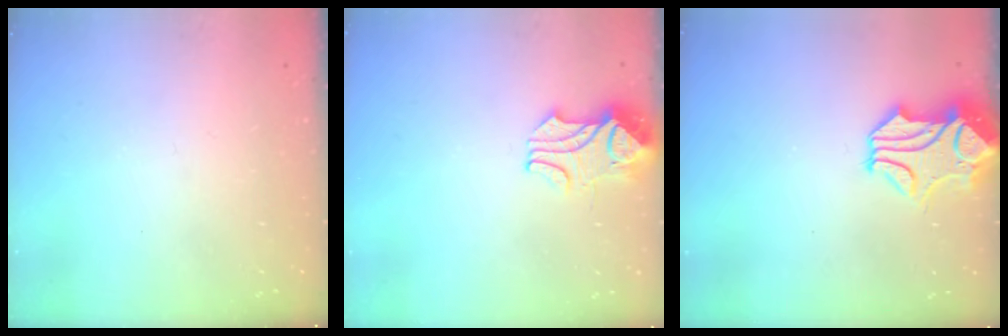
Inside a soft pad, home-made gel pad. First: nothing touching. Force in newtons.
{"total": 2.1, "press": 1.9, "slide": 0.8}
{"total": 2.0, "press": 1.5, "slide": 1.3}